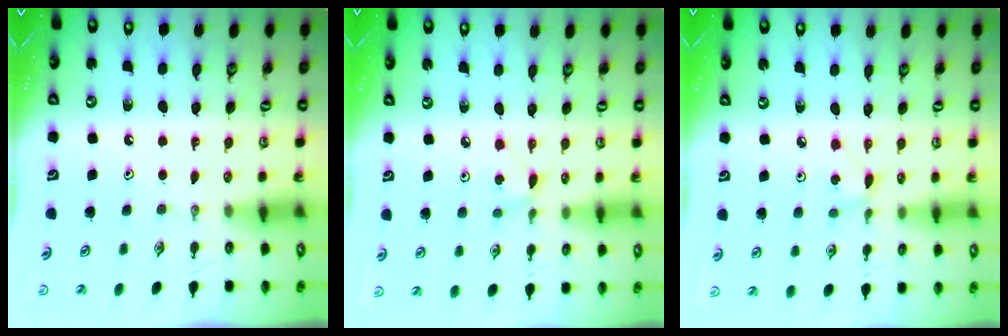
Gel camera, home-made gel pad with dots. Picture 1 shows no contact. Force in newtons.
{"total": 3.0, "press": 3.0, "slide": 0.3}
{"total": 3.0, "press": 3.0, "slide": 0.3}